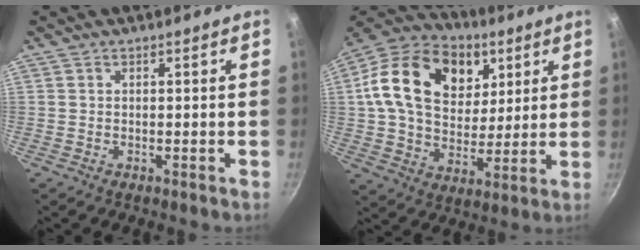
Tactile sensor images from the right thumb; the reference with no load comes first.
{"total": 23.9, "force": [7.7, 17.0, 14.9], "torque": [-0.237, -0.007, 0.124]}